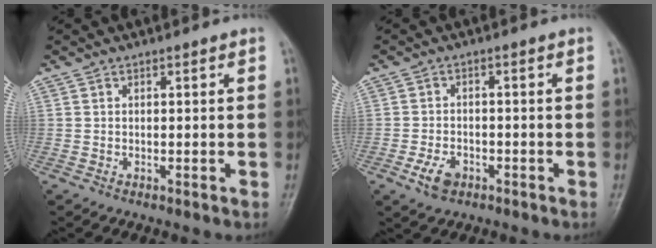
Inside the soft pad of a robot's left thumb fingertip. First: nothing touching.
{"total": 4.1, "force": [-2.0, 2.6, 2.4], "torque": [-0.043, 0.007, -0.035]}